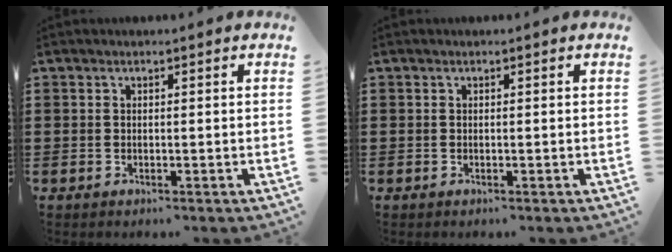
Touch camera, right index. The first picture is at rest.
{"total": 0.0}